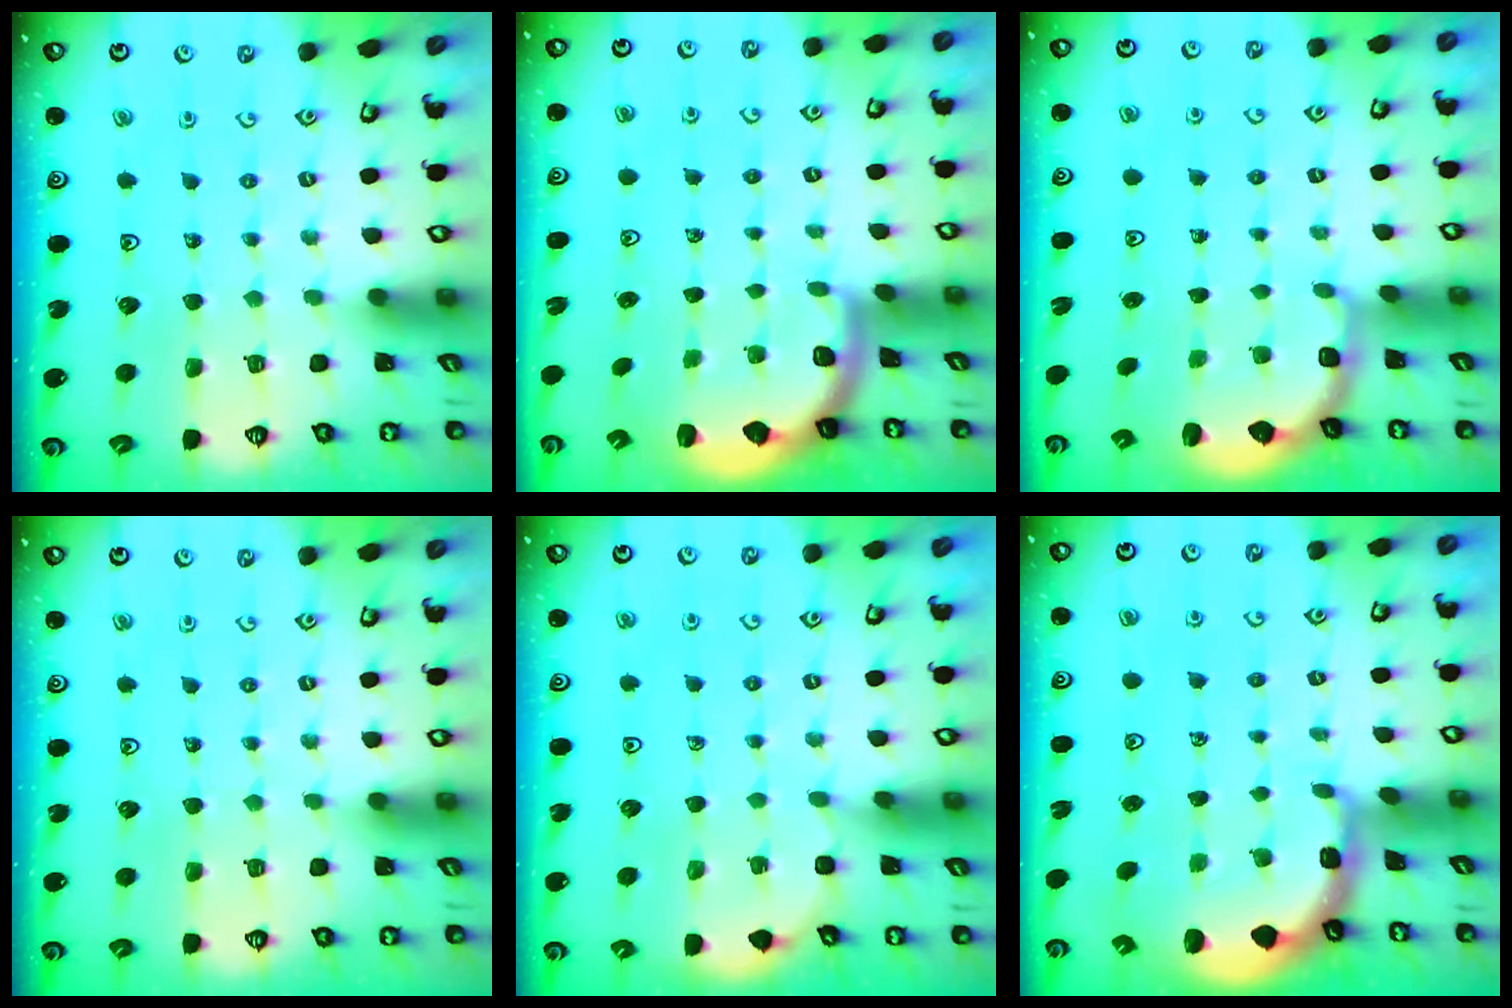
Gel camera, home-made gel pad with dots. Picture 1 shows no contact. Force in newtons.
{"total": 2.0, "press": 2.0, "slide": 0.5}
{"total": 2.8, "press": 2.3, "slide": 1.5}
{"total": 0.0}
{"total": 2.6, "press": 2.6, "slide": 0.3}
{"total": 1.5, "press": 1.2, "slide": 0.7}